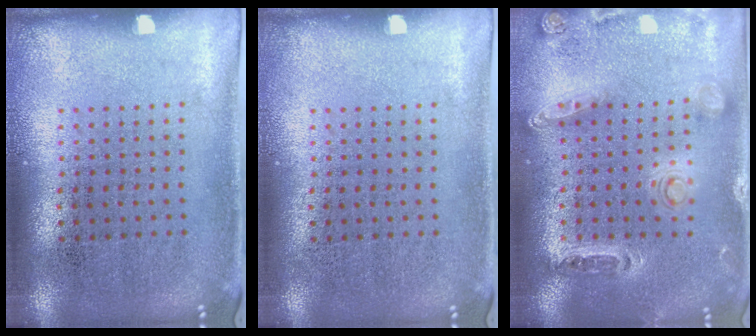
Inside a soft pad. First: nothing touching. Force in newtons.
{"total": 0.0}
{"total": 1.4, "press": 1.4, "slide": 0.3}